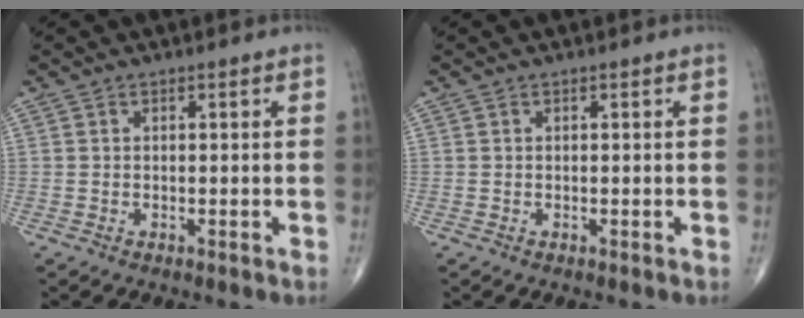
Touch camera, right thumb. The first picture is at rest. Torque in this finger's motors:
{"motor_torque": [0.00, 0.00, 0.00, 0.00, 0.01]}